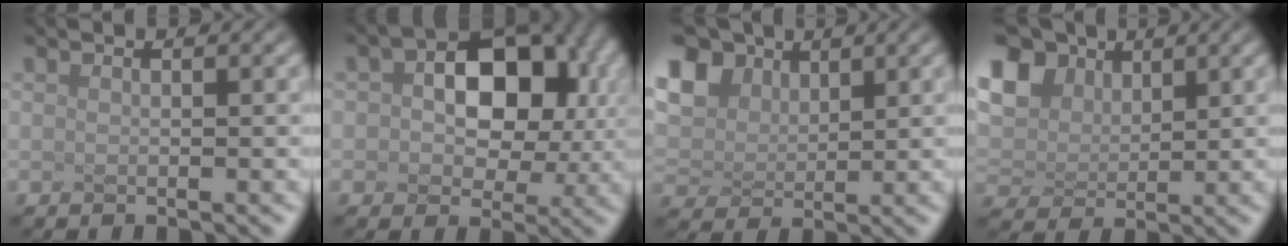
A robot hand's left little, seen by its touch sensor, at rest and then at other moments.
{"total": 7.5, "force": [0.4, 4.9, 5.7], "torque": [-0.104, 0.001, 0.035]}
{"total": 4.4, "force": [2.6, 3.0, 2.0], "torque": [-0.101, 0.012, 0.077]}
{"total": 5.2, "force": [2.8, 3.6, 2.5], "torque": [-0.109, 0.016, 0.079]}